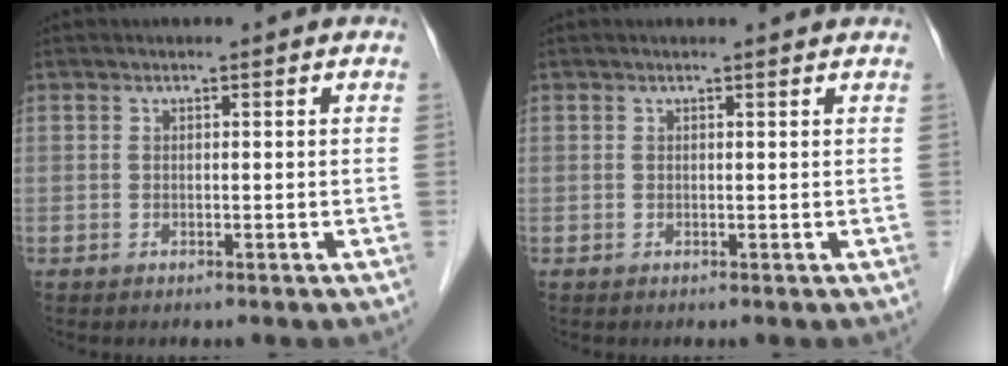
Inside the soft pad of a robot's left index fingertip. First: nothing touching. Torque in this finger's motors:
{"motor_torque": [-0.38, -0.45, -0.06, -0.01]}